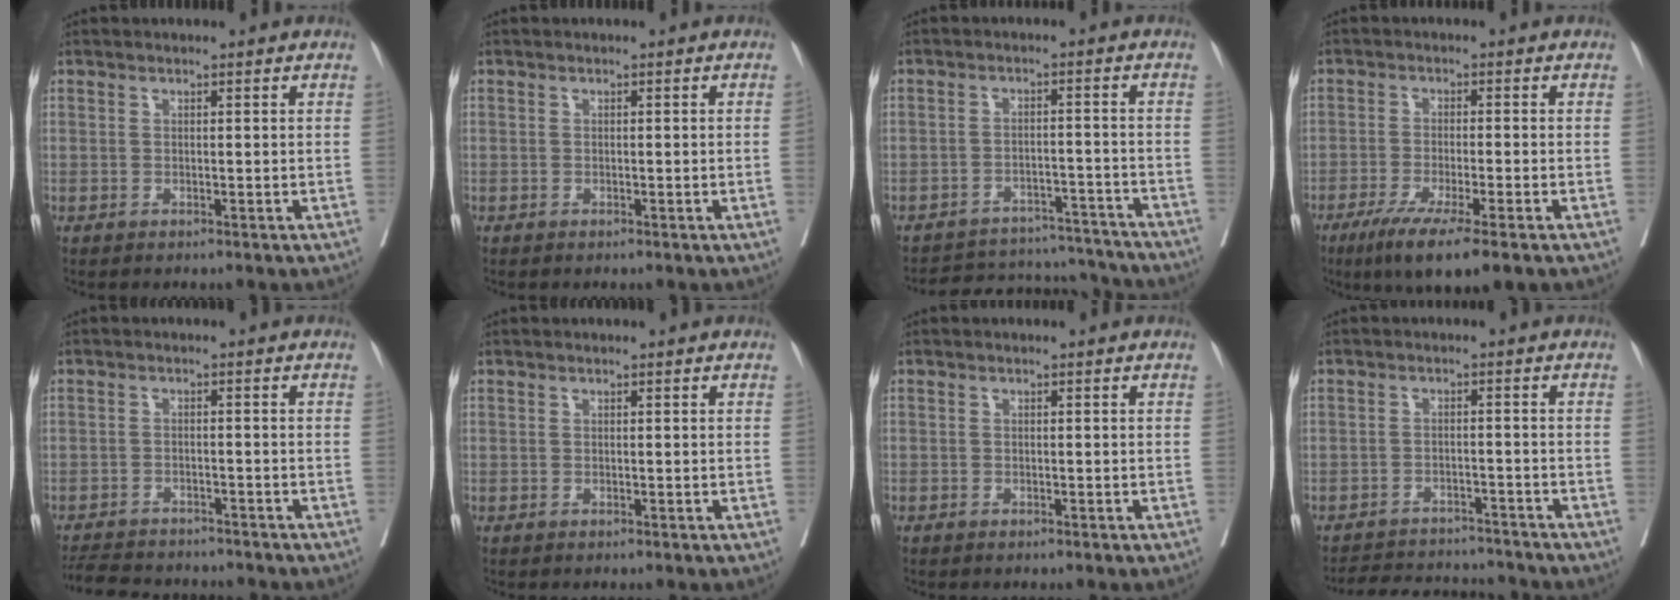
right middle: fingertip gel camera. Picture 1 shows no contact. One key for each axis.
{"total": 0.0}
{"total": 13.2, "fx": -12.7, "fy": 3.2, "fz": 1.3, "tx": -0.016, "ty": 0.023, "tz": -0.164}
{"total": 9.4, "fx": -5.9, "fy": 0.5, "fz": 7.3, "tx": -0.119, "ty": -0.023, "tz": -0.090}
{"total": 10.5, "fx": -9.8, "fy": 2.4, "fz": 3.2, "tx": -0.062, "ty": -0.004, "tz": -0.137}
{"total": 0.0}
{"total": 0.6, "fx": -0.3, "fy": 0.5, "fz": -0.1, "tx": 0.001, "ty": 0.006, "tz": -0.005}
{"total": 9.7, "fx": -9.3, "fy": 2.4, "fz": 1.4, "tx": -0.020, "ty": 0.009, "tz": -0.131}